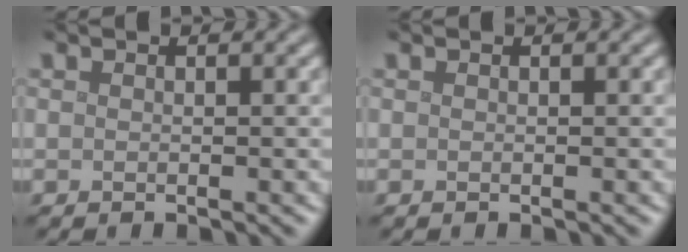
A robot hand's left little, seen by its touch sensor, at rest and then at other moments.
{"total": 0.0}